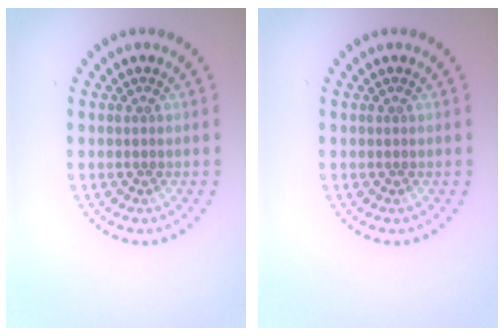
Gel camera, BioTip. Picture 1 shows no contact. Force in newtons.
{"total": 0.0}